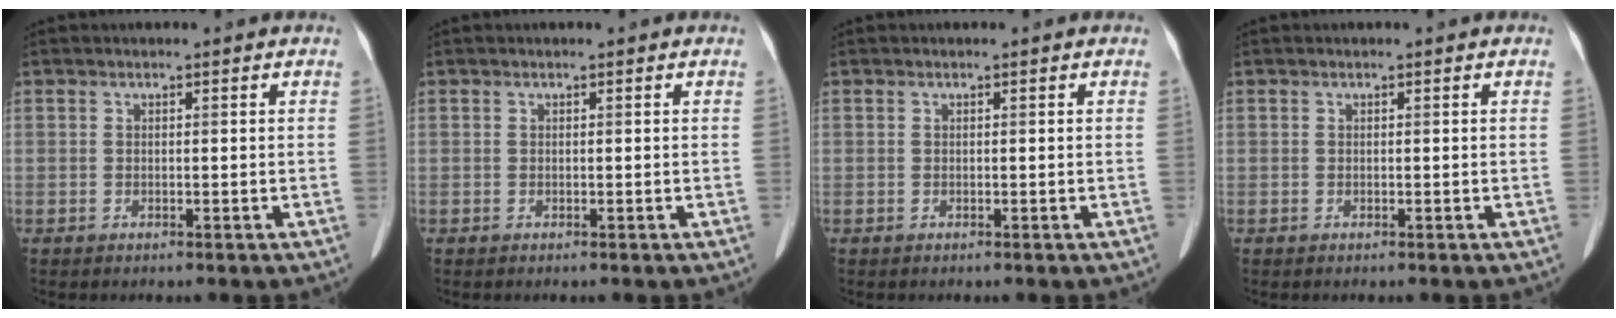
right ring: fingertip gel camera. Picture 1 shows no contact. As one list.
[{"total": 0.0}, {"total": 0.0}, {"total": 0.0}]